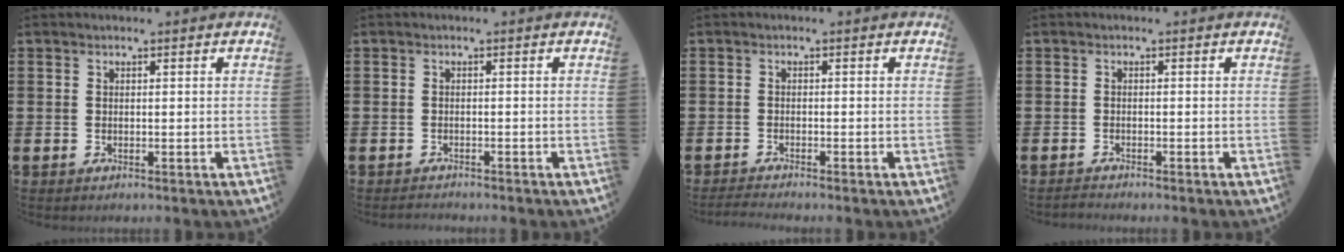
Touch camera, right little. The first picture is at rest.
{"total": 0.7, "force": [-0.7, 0.0, 0.0], "torque": [-0.002, -0.001, -0.015]}
{"total": 1.1, "force": [-1.0, -0.1, 0.5], "torque": [-0.007, -0.001, -0.019]}
{"total": 0.7, "force": [-0.6, 0.0, 0.1], "torque": [-0.003, -0.003, -0.013]}